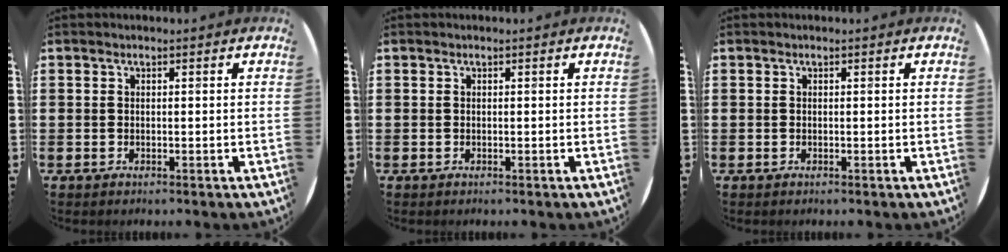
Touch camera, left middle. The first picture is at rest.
{"total": 0.0}
{"total": 0.0}